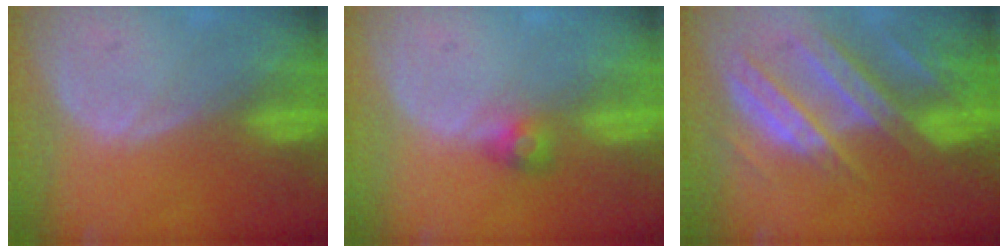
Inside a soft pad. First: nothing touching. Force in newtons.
{"total": 2.6, "press": 2.5, "slide": 0.7}
{"total": 10.6, "press": 9.4, "slide": 5.0}